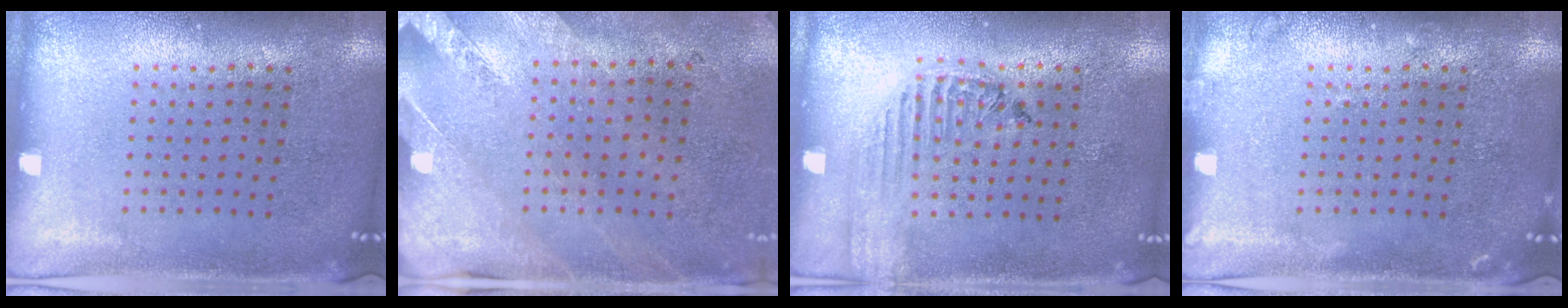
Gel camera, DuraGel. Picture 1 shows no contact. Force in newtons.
{"total": 2.4, "press": 2.1, "slide": 1.3}
{"total": 1.6, "press": 1.6, "slide": 0.4}
{"total": 0.9, "press": 0.9, "slide": 0.2}